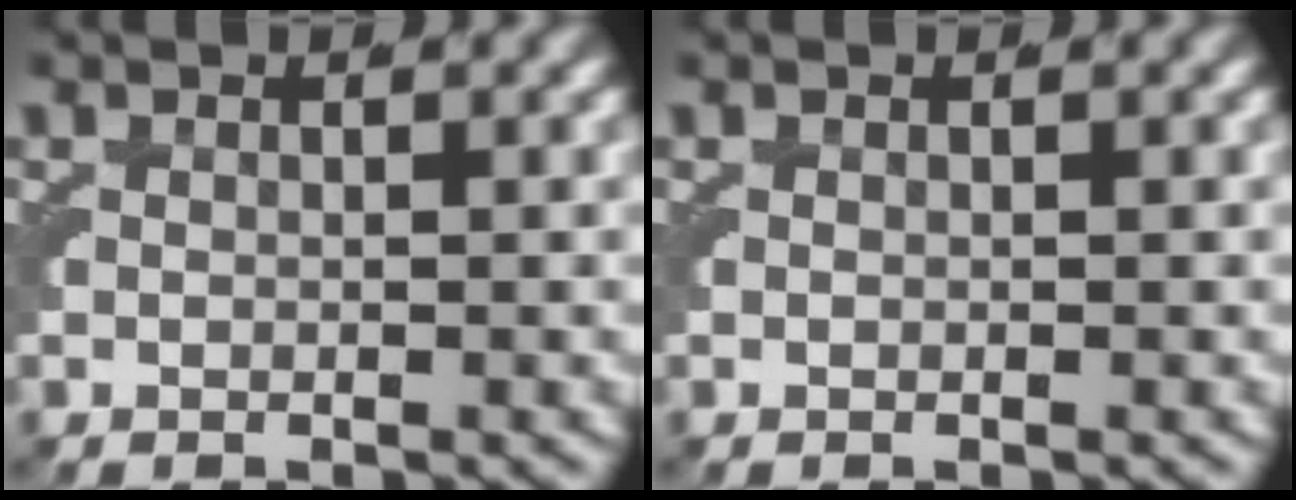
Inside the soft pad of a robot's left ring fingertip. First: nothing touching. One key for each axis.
{"total": 0.0}